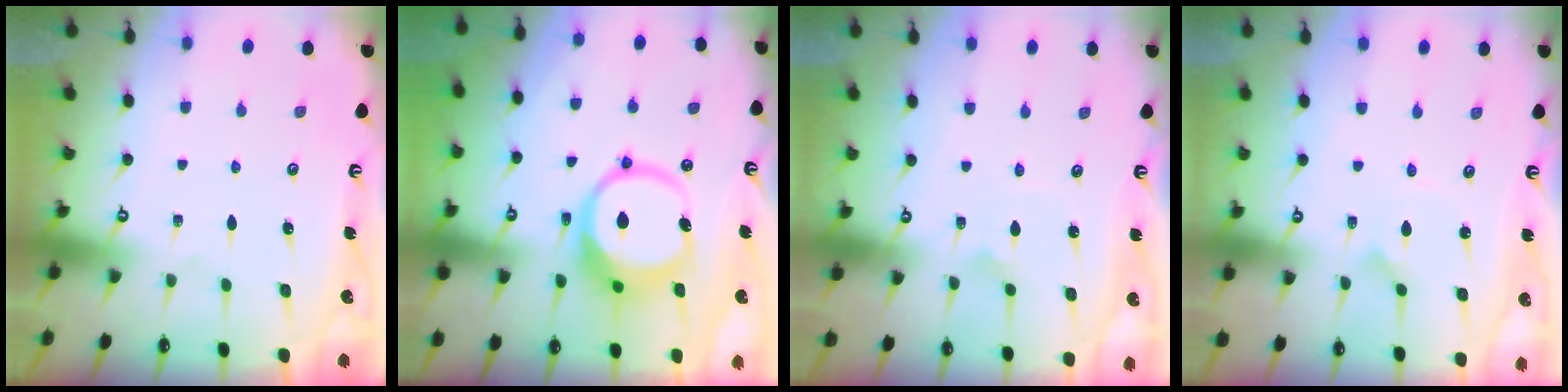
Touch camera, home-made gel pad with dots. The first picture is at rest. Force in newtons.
{"total": 11.7, "press": 11.6, "slide": 1.5}
{"total": 2.9, "press": 2.9, "slide": 0.2}
{"total": 1.2, "press": 1.2, "slide": 0.1}